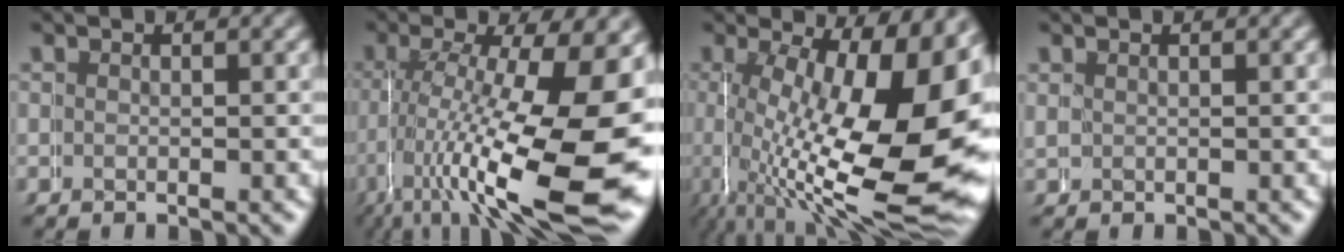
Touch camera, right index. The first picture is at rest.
{"total": 12.9, "force": [-2.4, 4.6, 11.8], "torque": [-0.179, -0.036, -0.011]}
{"total": 15.2, "force": [-1.0, 6.5, 13.7], "torque": [-0.227, -0.043, 0.020]}
{"total": 0.7, "force": [0.7, -0.1, 0.0], "torque": [-0.005, -0.001, 0.014]}